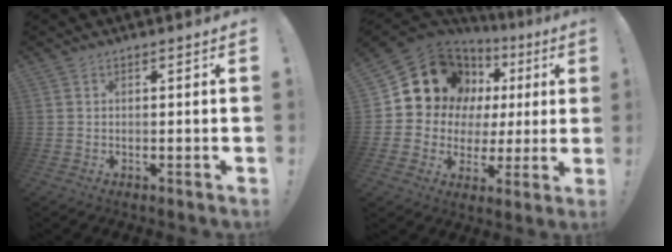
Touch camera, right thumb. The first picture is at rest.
{"total": 14.9, "force": [7.6, 11.2, 6.3], "torque": [-0.102, -0.057, 0.161]}